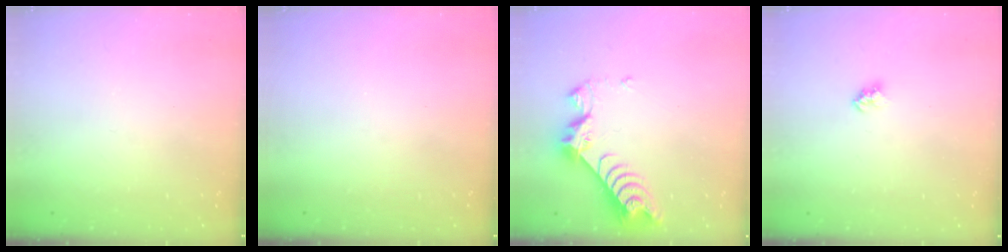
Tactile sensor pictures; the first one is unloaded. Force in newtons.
{"total": 0.0}
{"total": 8.1, "press": 8.1, "slide": 0.8}
{"total": 2.4, "press": 2.4, "slide": 0.2}